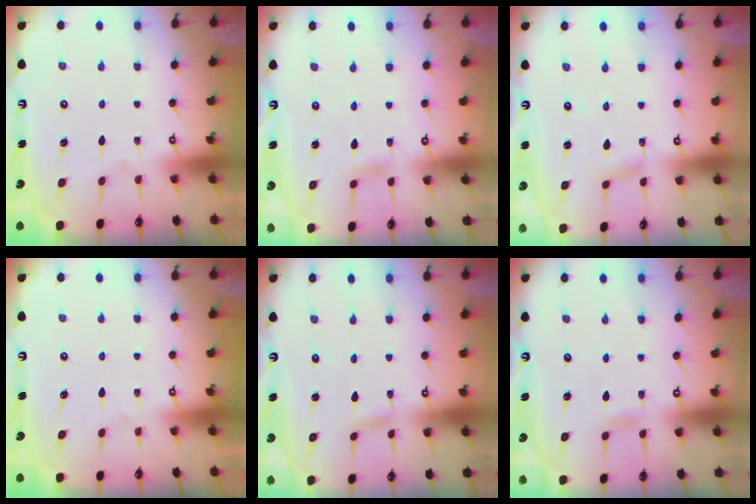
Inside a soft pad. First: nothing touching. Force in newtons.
{"total": 3.1, "press": 3.1, "slide": 0.3}
{"total": 3.4, "press": 3.4, "slide": 0.3}
{"total": 0.0}
{"total": 2.5, "press": 2.5, "slide": 0.2}
{"total": 4.6, "press": 4.6, "slide": 0.5}